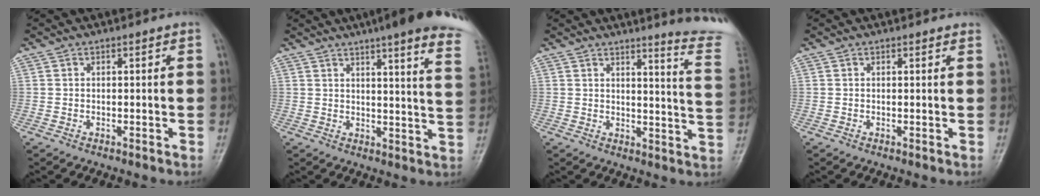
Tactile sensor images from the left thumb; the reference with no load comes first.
{"total": 19.3, "force": [14.5, 1.7, 12.6], "torque": [-0.147, -0.057, 0.162]}
{"total": 14.0, "force": [12.4, -0.7, 6.3], "torque": [-0.067, -0.136, 0.128]}
{"total": 1.4, "force": [1.4, 0.3, 0.3], "torque": [-0.002, -0.003, 0.011]}